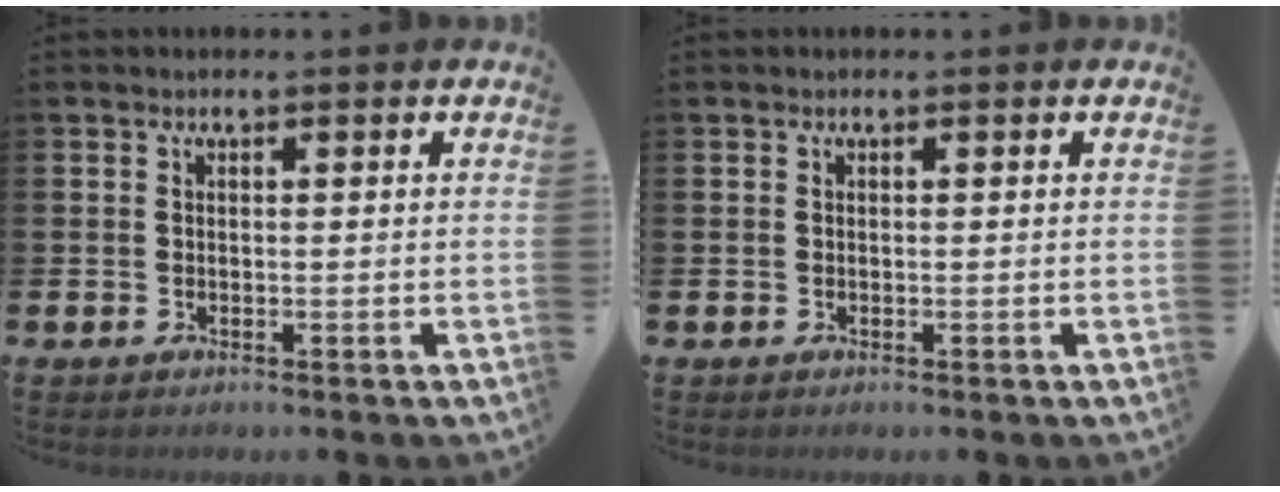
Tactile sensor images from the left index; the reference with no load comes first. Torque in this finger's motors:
{"motor_torque": [-0.04, 0.04, 0.00, 0.00]}